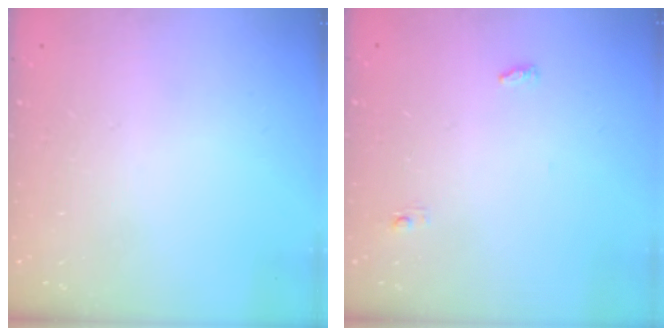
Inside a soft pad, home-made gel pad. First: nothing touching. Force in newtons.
{"total": 3.4, "press": 3.3, "slide": 0.9}